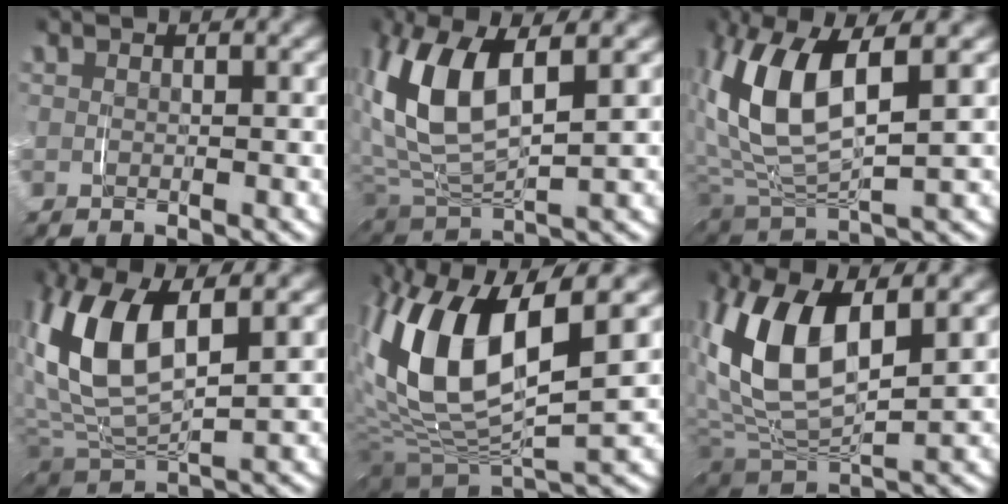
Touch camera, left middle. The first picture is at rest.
{"total": 9.1, "force": [2.4, 4.9, 7.2], "torque": [-0.180, 0.005, 0.047]}
{"total": 9.5, "force": [2.2, 5.0, 7.8], "torque": [-0.183, 0.004, 0.044]}
{"total": 10.0, "force": [2.6, 5.5, 7.9], "torque": [-0.195, 0.003, 0.051]}
{"total": 13.6, "force": [1.8, 7.7, 11.0], "torque": [-0.237, -0.011, 0.034]}
{"total": 10.5, "force": [2.7, 5.8, 8.4], "torque": [-0.199, 0.004, 0.050]}